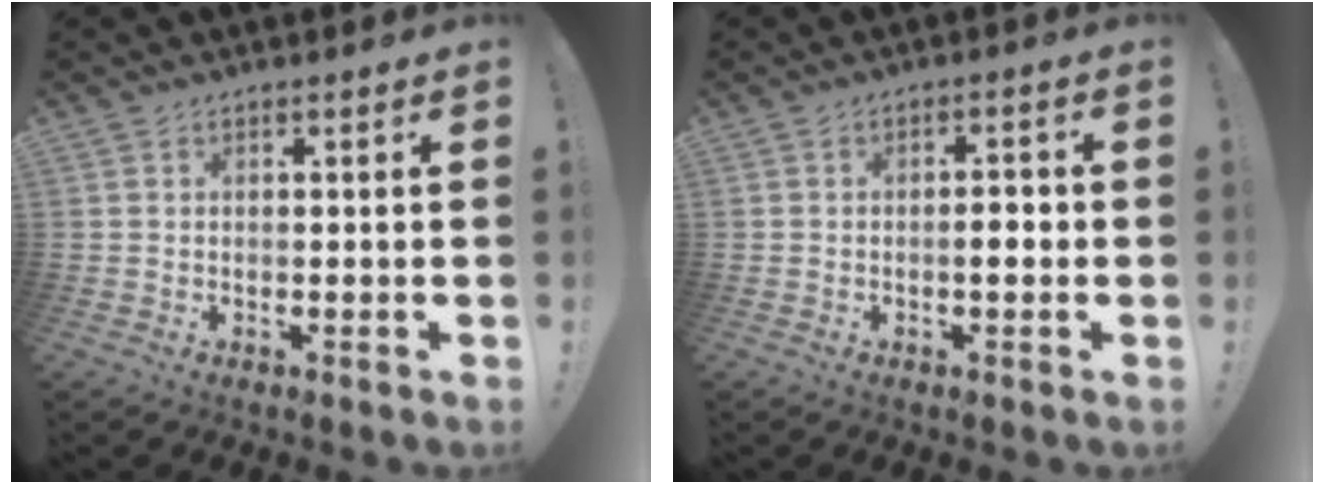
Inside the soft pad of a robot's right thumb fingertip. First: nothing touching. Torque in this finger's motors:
{"motor_torque": [-0.10, 0.17, 0.49, -0.12, 0.00]}